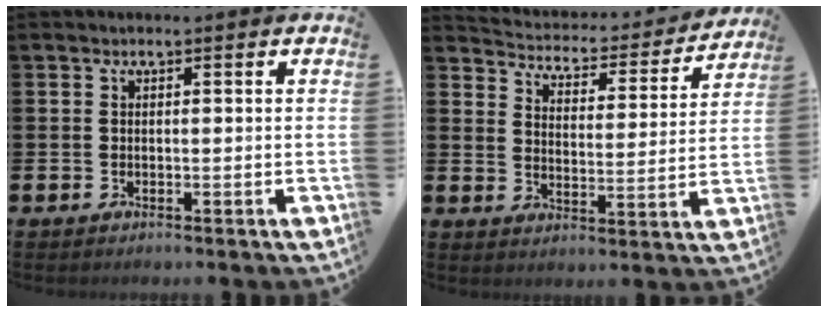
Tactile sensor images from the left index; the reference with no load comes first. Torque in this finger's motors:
{"motor_torque": [0.77, -1.37, 0.05, -0.04]}